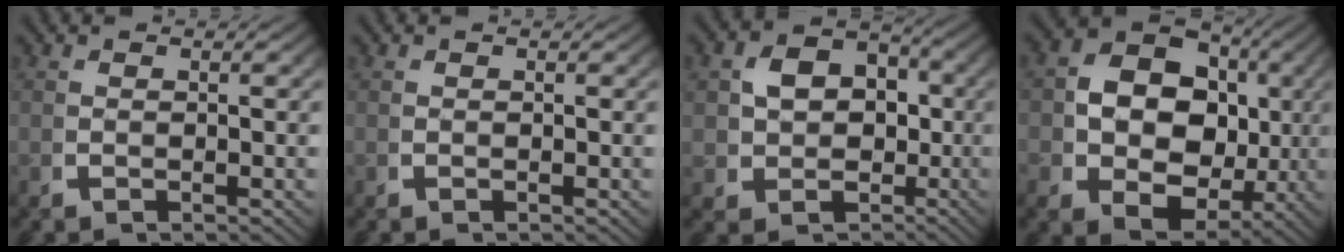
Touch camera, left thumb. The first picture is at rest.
{"total": 0.0}
{"total": 8.6, "force": [-0.1, 7.3, 4.6], "torque": [-0.103, -0.042, 0.021]}
{"total": 12.7, "force": [0.8, 9.5, 8.4], "torque": [-0.176, -0.041, 0.025]}